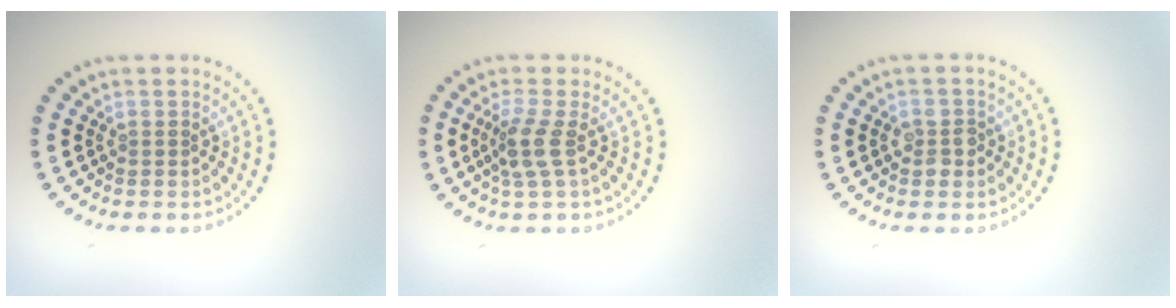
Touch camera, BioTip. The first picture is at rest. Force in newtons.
{"total": 2.7, "press": 2.1, "slide": 1.7}
{"total": 2.0, "press": 2.0, "slide": 0.3}